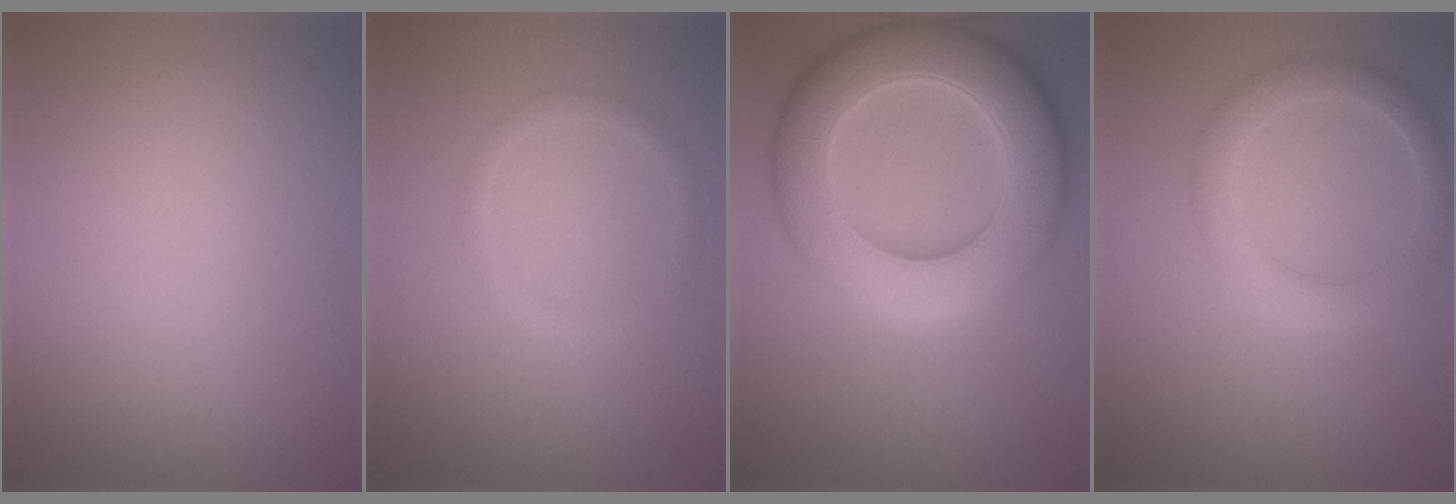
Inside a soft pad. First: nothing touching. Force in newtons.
{"total": 1.3, "press": 1.2, "slide": 0.0}
{"total": 10.1, "press": 10.1, "slide": 0.7}
{"total": 3.2, "press": 3.2, "slide": 0.0}